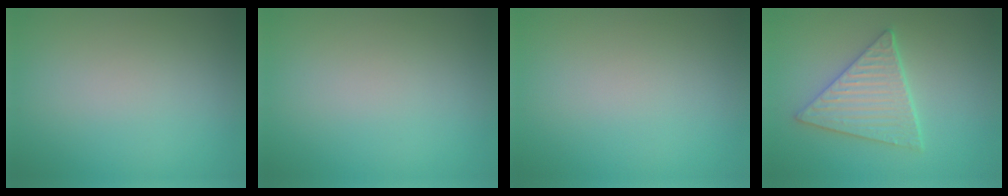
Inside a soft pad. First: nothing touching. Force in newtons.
{"total": 0.0}
{"total": 0.0}
{"total": 4.5, "press": 3.9, "slide": 2.1}